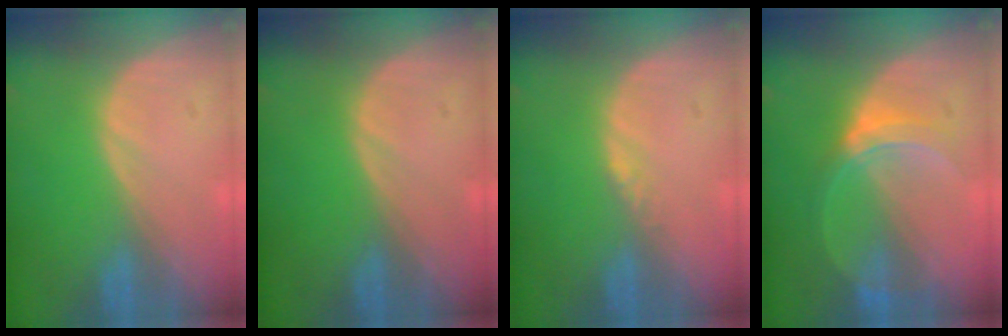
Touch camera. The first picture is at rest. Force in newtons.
{"total": 0.0}
{"total": 1.0, "press": 0.8, "slide": 0.6}
{"total": 5.3, "press": 5.3, "slide": 0.5}